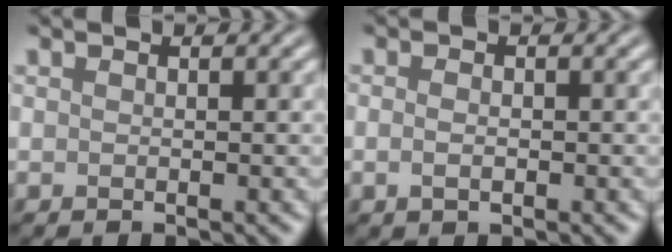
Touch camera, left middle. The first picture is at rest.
{"total": 1.3, "force": [-0.3, 0.8, 1.0], "torque": [-0.021, -0.001, -0.006]}